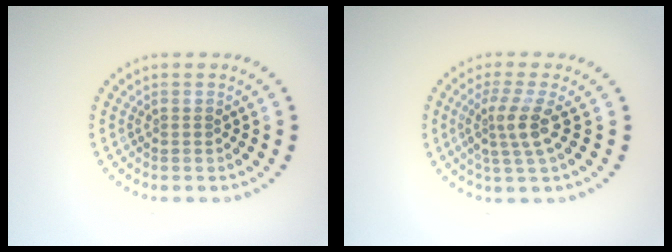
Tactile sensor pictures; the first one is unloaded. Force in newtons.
{"total": 2.9, "press": 2.2, "slide": 1.9}